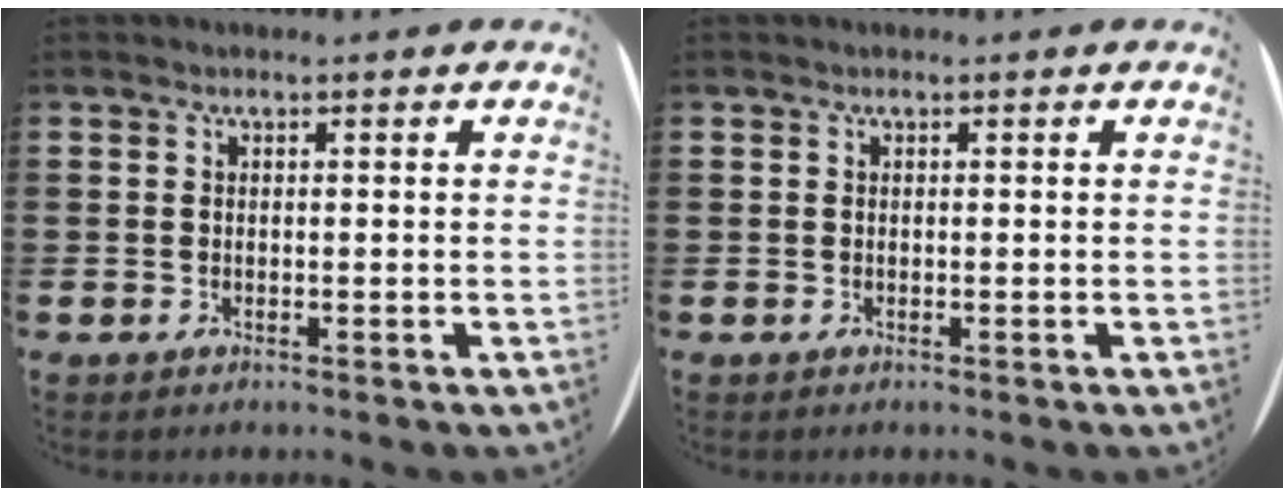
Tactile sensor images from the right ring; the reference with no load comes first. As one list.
[{"total": 0.0}]